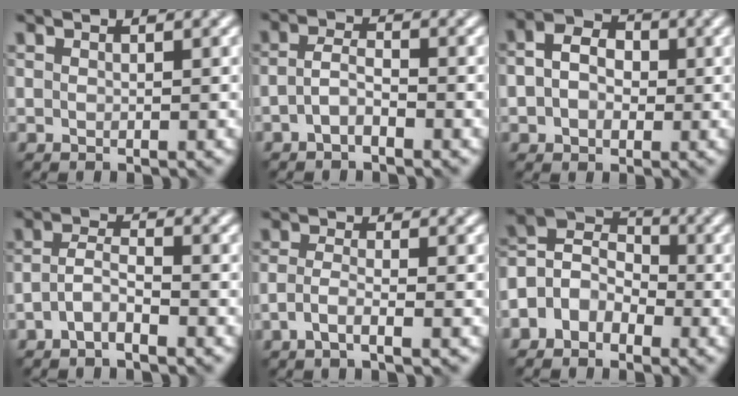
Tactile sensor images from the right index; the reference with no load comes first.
{"total": 2.0, "force": [-1.0, 0.7, 1.6], "torque": [-0.035, 0.006, -0.027]}
{"total": 4.6, "force": [0.2, 3.6, 3.0], "torque": [-0.045, 0.011, -0.014]}
{"total": 2.3, "force": [-1.3, 0.7, 1.7], "torque": [-0.037, 0.007, -0.034]}
{"total": 2.0, "force": [-1.1, 0.5, 1.7], "torque": [-0.036, 0.003, -0.028]}
{"total": 4.8, "force": [-1.9, 3.7, 2.4], "torque": [-0.046, 0.011, -0.048]}